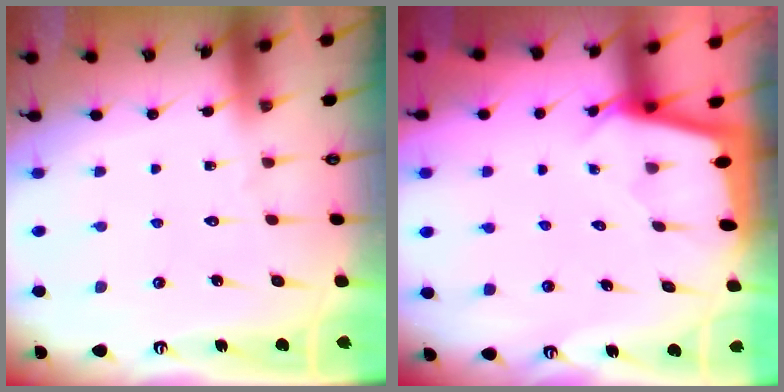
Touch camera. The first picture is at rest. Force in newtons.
{"total": 2.3, "press": 2.3, "slide": 0.1}